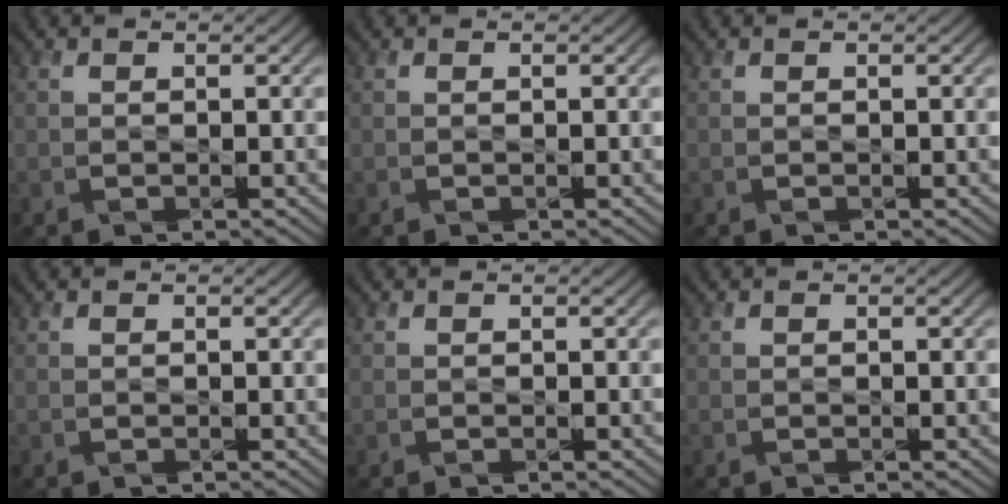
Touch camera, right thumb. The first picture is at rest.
{"total": 0.0}
{"total": 0.0}
{"total": 0.0}
{"total": 0.0}
{"total": 0.0}